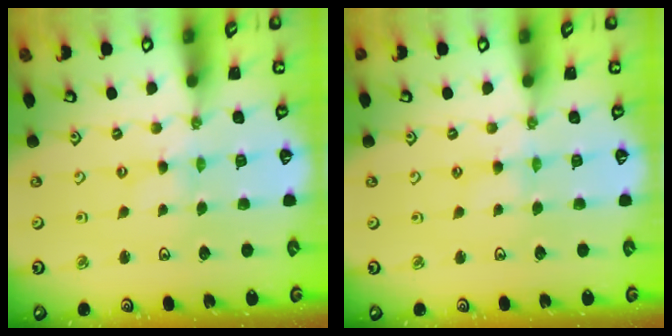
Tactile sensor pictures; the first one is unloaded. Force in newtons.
{"total": 3.0, "press": 2.9, "slide": 0.4}